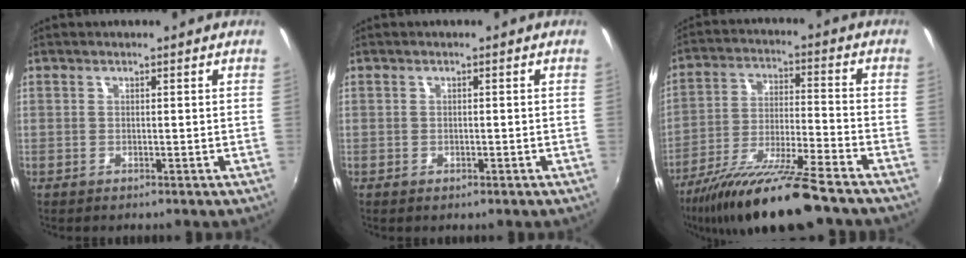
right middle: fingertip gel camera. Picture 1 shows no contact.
{"total": 0.7, "force": [-0.5, 0.5, 0.3], "torque": [-0.004, -0.003, -0.008]}
{"total": 17.1, "force": [-13.6, 1.0, 10.4], "torque": [-0.203, -0.029, -0.236]}